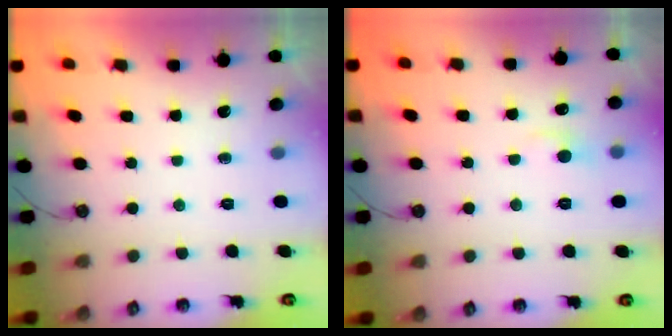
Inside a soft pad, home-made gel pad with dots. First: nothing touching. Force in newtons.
{"total": 0.9, "press": 0.5, "slide": 0.7}